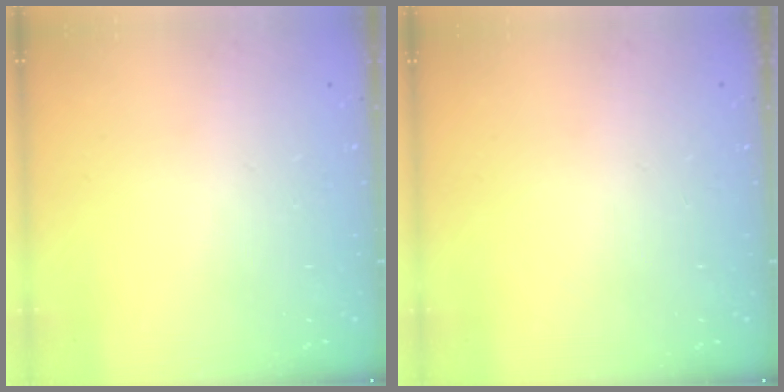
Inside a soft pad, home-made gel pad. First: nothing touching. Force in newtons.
{"total": 0.0}